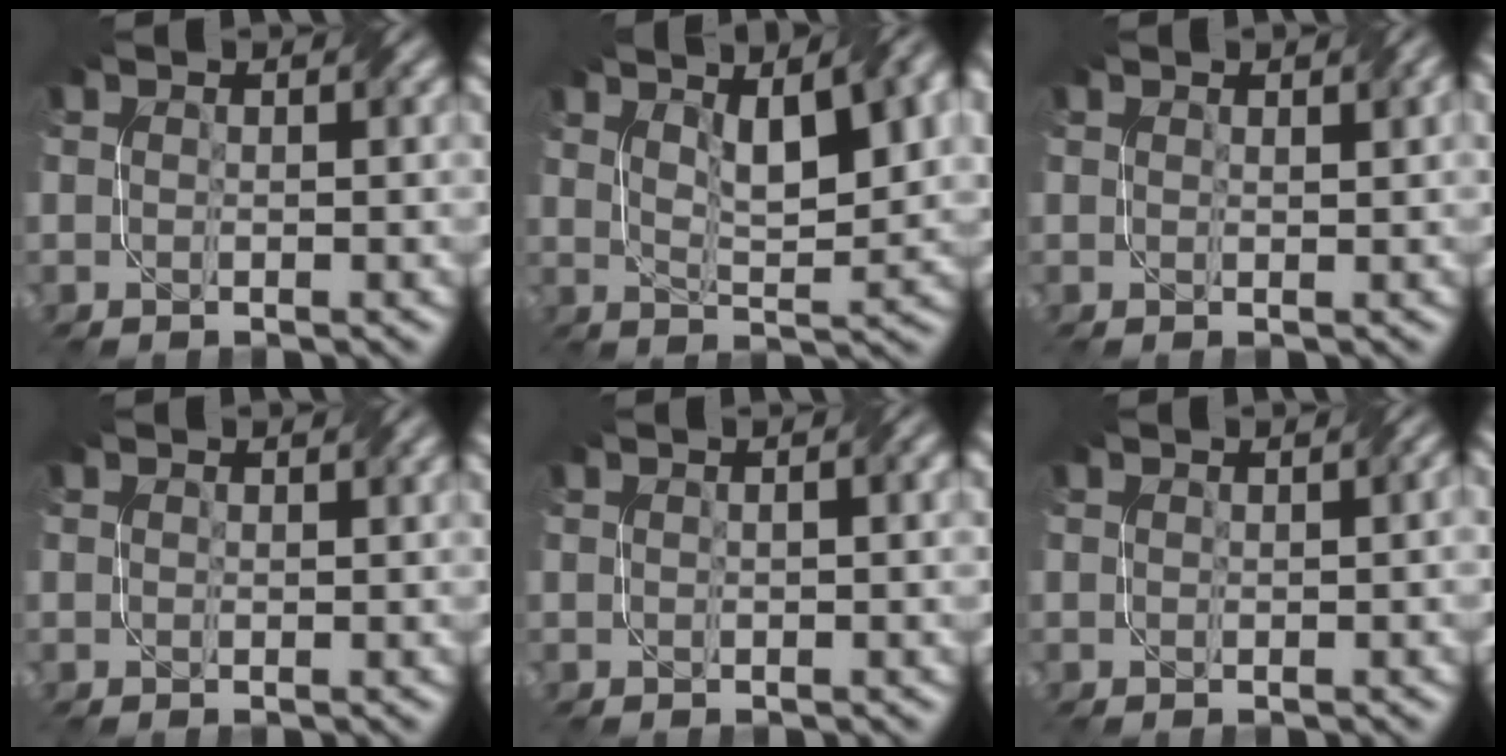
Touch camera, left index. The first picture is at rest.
{"total": 8.7, "force": [3.5, 3.0, 7.4], "torque": [-0.100, 0.012, 0.054]}
{"total": 1.3, "force": [0.8, 0.2, 1.0], "torque": [-0.011, 0.001, 0.014]}
{"total": 0.0}
{"total": 2.2, "force": [0.5, 0.7, 2.1], "torque": [-0.025, 0.004, 0.006]}
{"total": 0.9, "force": [-0.5, -0.1, 0.8], "torque": [-0.005, 0.007, -0.007]}